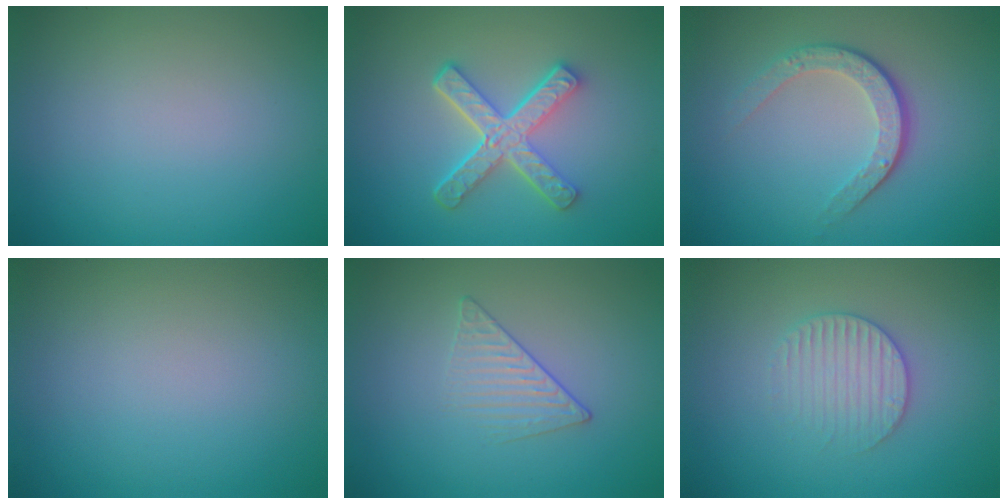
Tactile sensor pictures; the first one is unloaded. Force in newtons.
{"total": 5.1, "press": 3.7, "slide": 3.5}
{"total": 3.7, "press": 2.6, "slide": 2.6}
{"total": 0.0}
{"total": 1.6, "press": 1.0, "slide": 1.2}
{"total": 2.8, "press": 2.7, "slide": 0.6}